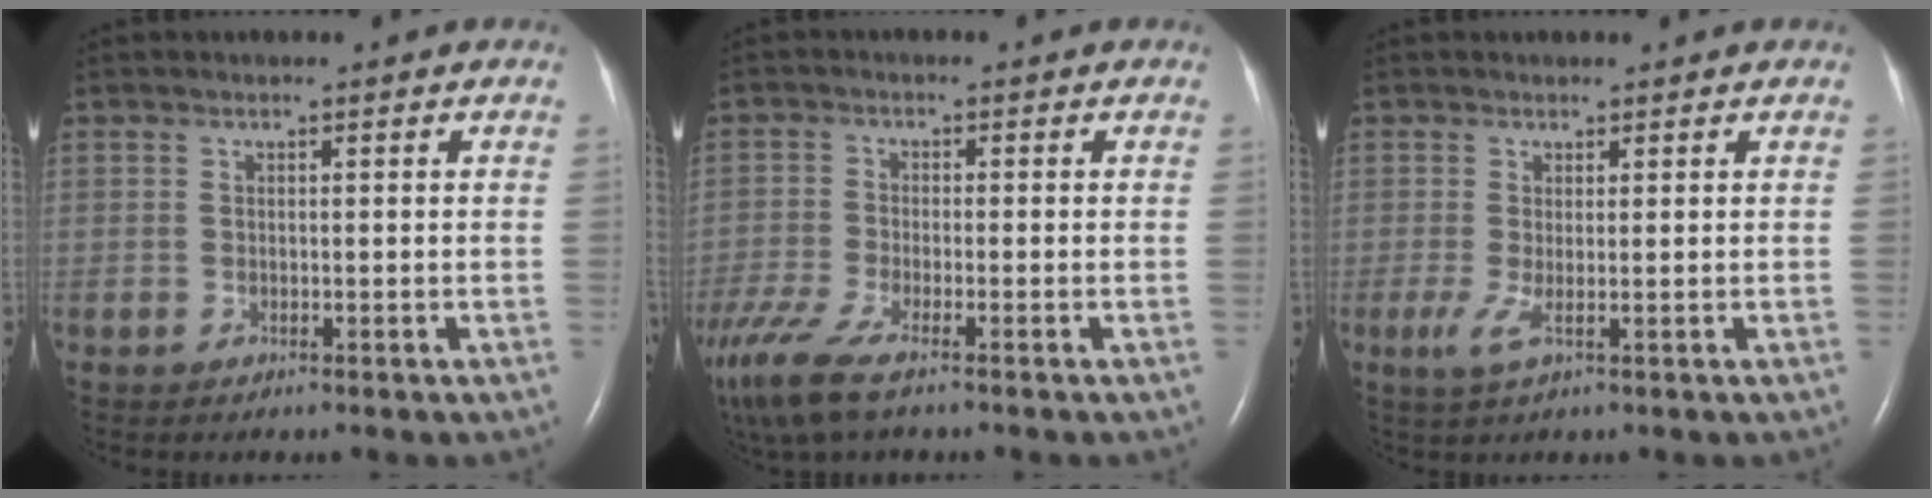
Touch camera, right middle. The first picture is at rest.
{"total": 8.9, "force": [-6.4, 1.6, 6.1], "torque": [-0.133, -0.022, -0.122]}
{"total": 2.3, "force": [-0.3, 0.2, 2.3], "torque": [-0.058, -0.009, -0.003]}